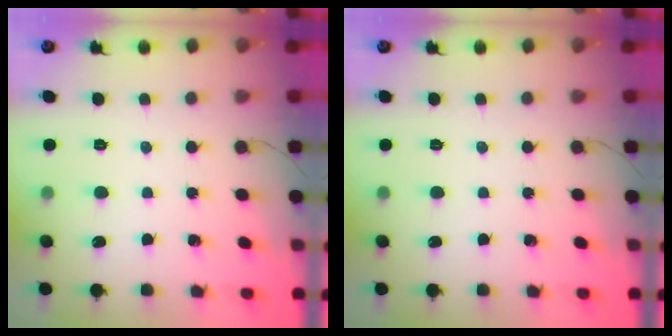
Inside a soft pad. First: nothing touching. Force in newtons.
{"total": 0.0}